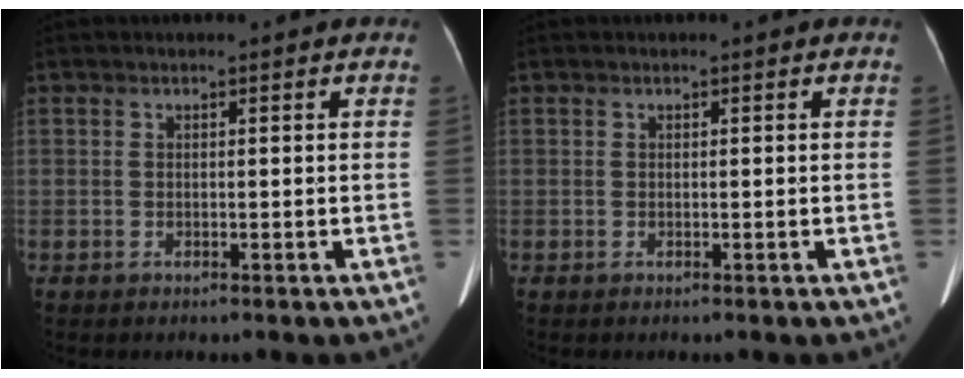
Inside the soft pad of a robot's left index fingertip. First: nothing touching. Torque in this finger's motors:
{"motor_torque": [0.08, 0.00, 0.03, 0.02]}